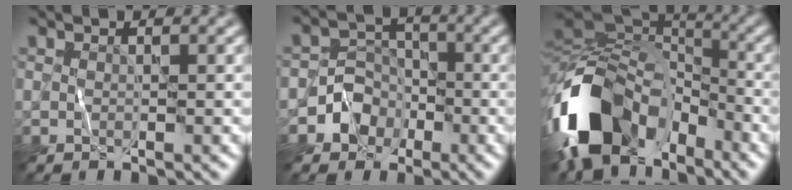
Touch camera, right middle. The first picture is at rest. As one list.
[{"total": 4.6, "force": [-2.1, 4.0, 0.7], "torque": [0.021, 0.012, -0.063]}, {"total": 15.0, "force": [-7.0, 9.8, 9.0], "torque": [-0.202, -0.003, -0.140]}]